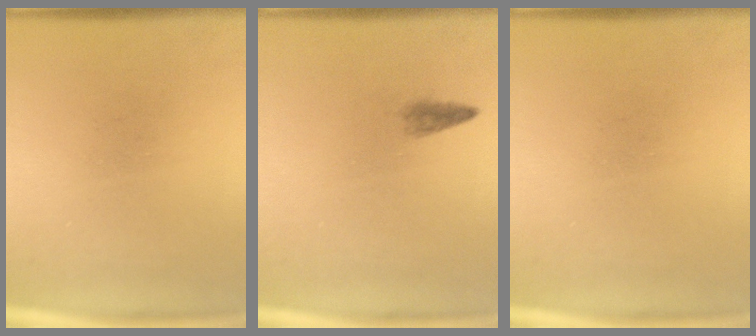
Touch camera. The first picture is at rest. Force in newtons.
{"total": 1.1}
{"total": 0.0}